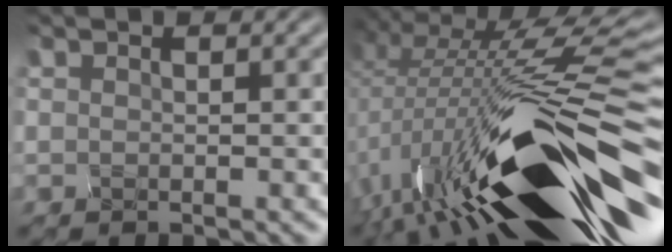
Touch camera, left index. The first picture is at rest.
{"total": 17.0, "force": [-4.1, 5.1, 15.7], "torque": [-0.266, 0.000, -0.059]}